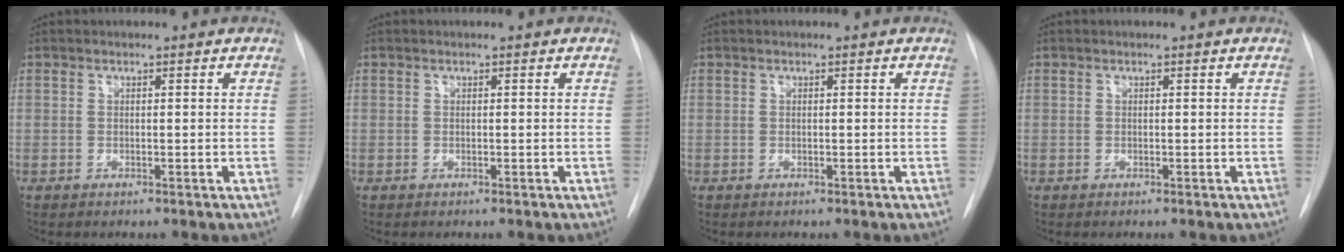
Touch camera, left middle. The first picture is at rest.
{"total": 0.0}
{"total": 0.0}
{"total": 0.0}